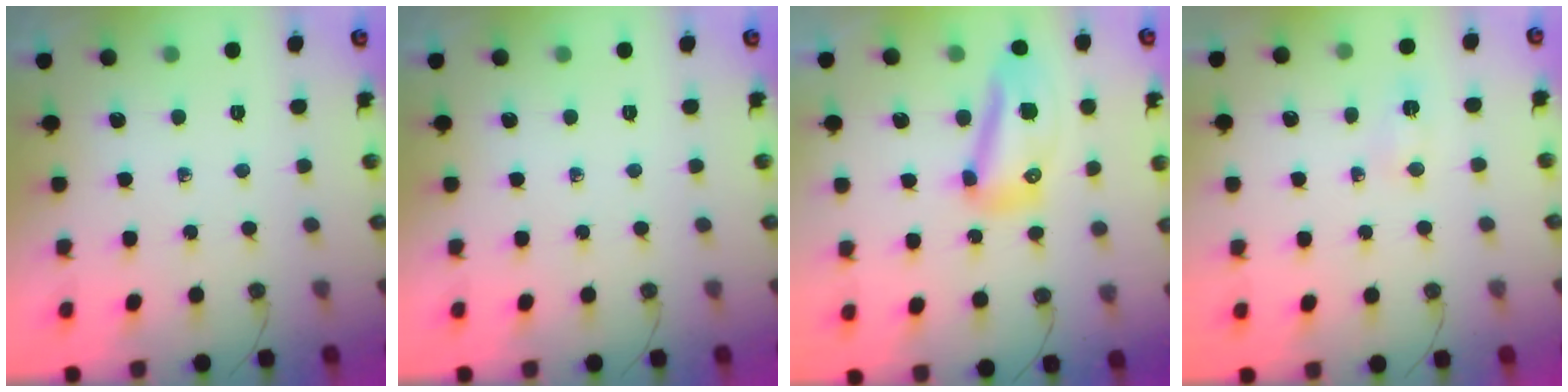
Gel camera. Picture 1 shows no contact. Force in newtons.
{"total": 0.0}
{"total": 11.7, "press": 11.5, "slide": 2.0}
{"total": 2.7, "press": 2.6, "slide": 0.3}